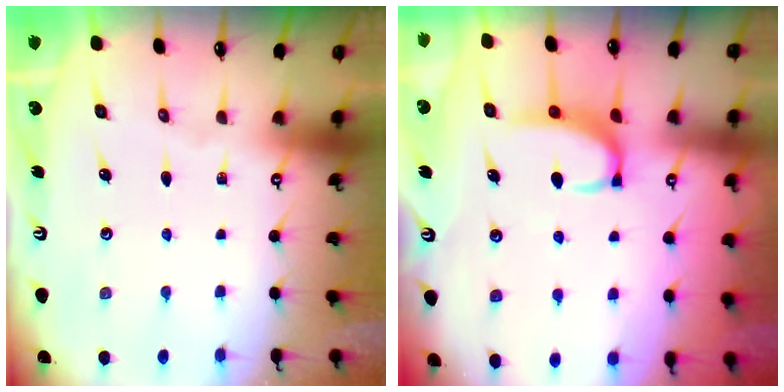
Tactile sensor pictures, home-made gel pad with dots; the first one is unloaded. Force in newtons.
{"total": 4.3, "press": 4.2, "slide": 0.9}